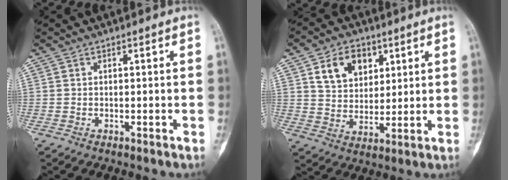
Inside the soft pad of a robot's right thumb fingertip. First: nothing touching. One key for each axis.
{"total": 10.0, "fx": 4.4, "fy": 7.1, "fz": 5.5, "tx": -0.059, "ty": -0.019, "tz": 0.081}